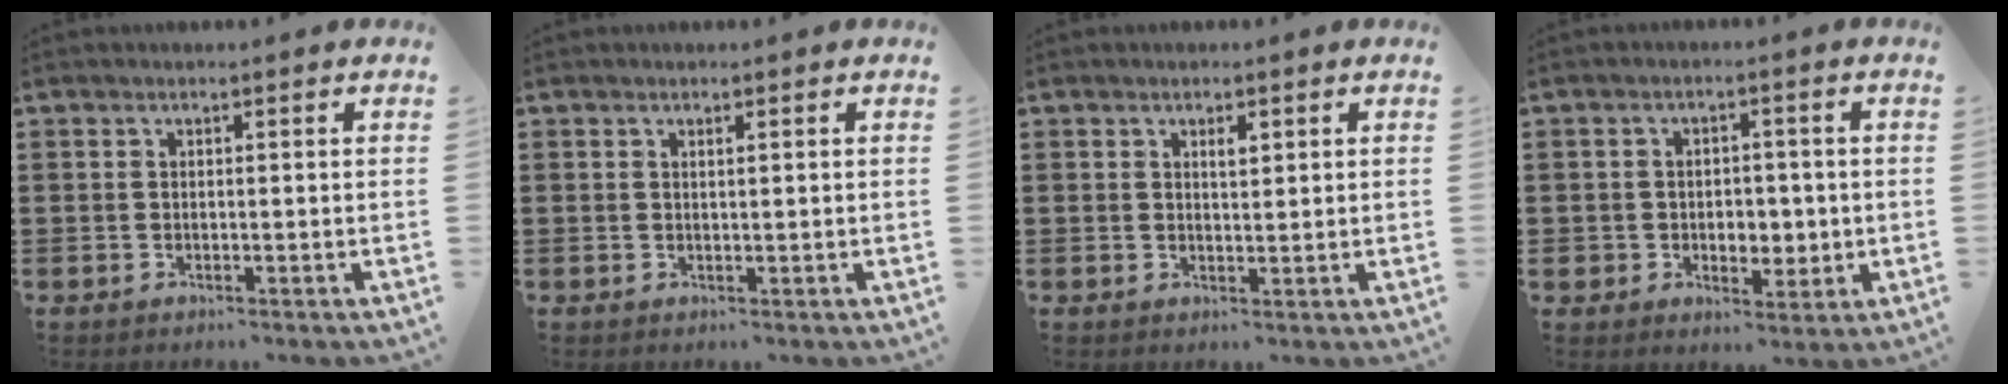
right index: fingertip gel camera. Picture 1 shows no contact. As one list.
[{"total": 0.5, "force": [0.3, 0.0, 0.5], "torque": [-0.009, -0.001, 0.006]}, {"total": 1.5, "force": [0.7, 0.6, 1.2], "torque": [-0.018, 0.001, 0.009]}, {"total": 3.9, "force": [-0.5, 3.4, 1.8], "torque": [-0.039, 0.007, -0.015]}]